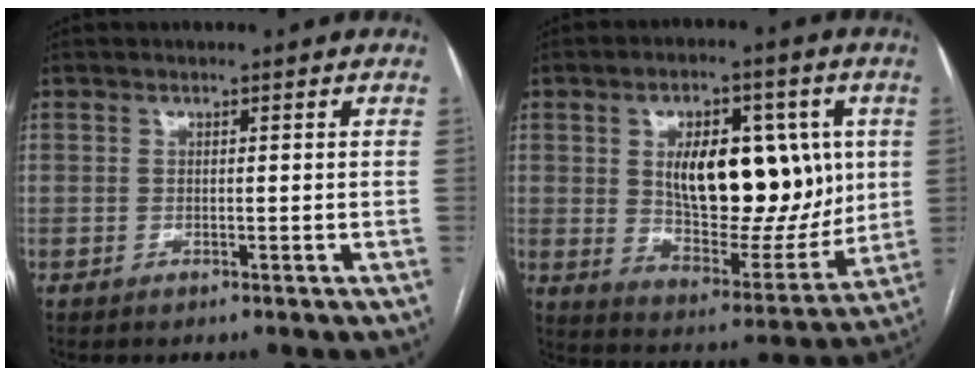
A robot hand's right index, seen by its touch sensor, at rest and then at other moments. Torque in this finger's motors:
{"motor_torque": [1.48, 0.43, 0.90, 0.17]}